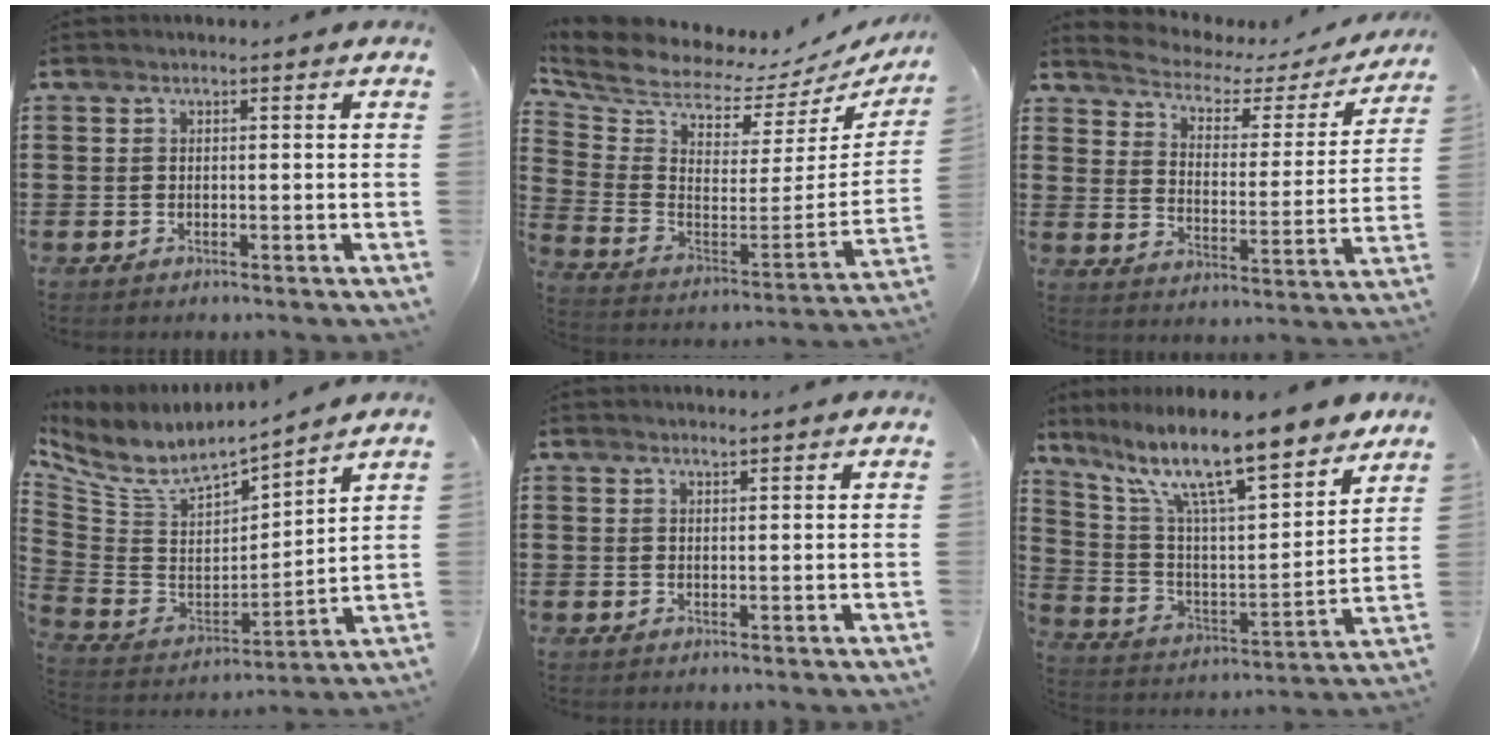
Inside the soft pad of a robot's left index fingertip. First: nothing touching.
{"total": 4.5, "force": [4.1, 1.6, 0.9], "torque": [-0.052, -0.055, 0.066]}
{"total": 3.1, "force": [2.5, 1.3, 1.1], "torque": [-0.042, -0.020, 0.033]}
{"total": 6.2, "force": [5.0, 2.0, 3.0], "torque": [-0.089, -0.045, 0.082]}
{"total": 1.4, "force": [1.4, 0.0, 0.1], "torque": [-0.005, -0.001, 0.027]}
{"total": 13.4, "force": [10.5, 2.5, 8.0], "torque": [-0.175, -0.065, 0.174]}